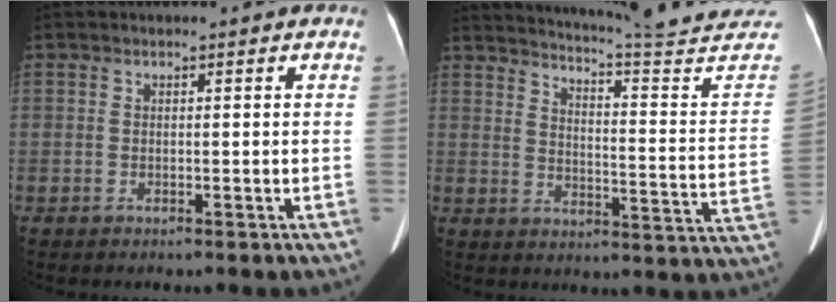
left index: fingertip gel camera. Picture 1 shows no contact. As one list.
[{"total": 25.6, "force": [24.0, -1.0, 8.8], "torque": [-0.140, -0.117, 0.289]}]